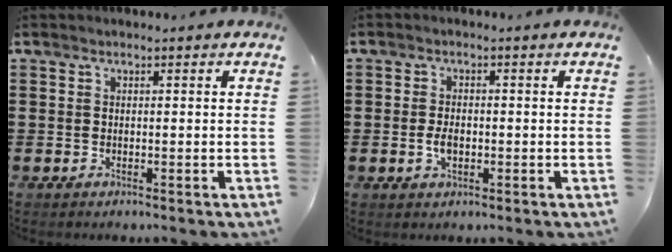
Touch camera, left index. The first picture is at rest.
{"total": 2.6, "force": [-0.3, 1.4, 2.1], "torque": [-0.049, -0.001, -0.008]}